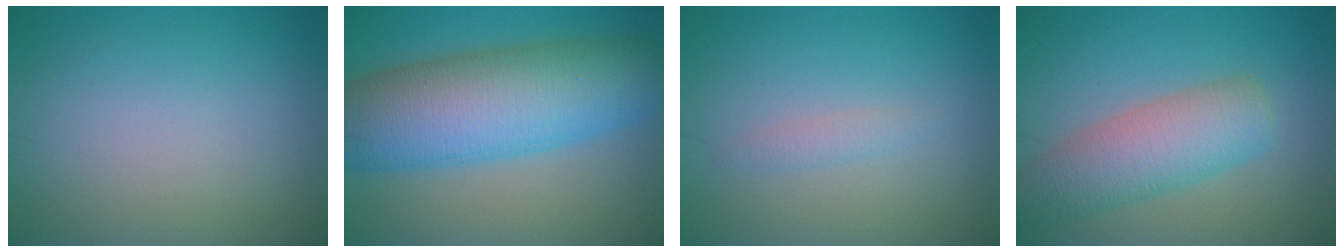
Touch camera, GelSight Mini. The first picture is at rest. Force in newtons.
{"total": 12.1, "press": 12.1, "slide": 0.3}
{"total": 1.1, "press": 1.1, "slide": 0.1}
{"total": 5.9, "press": 5.9, "slide": 0.2}